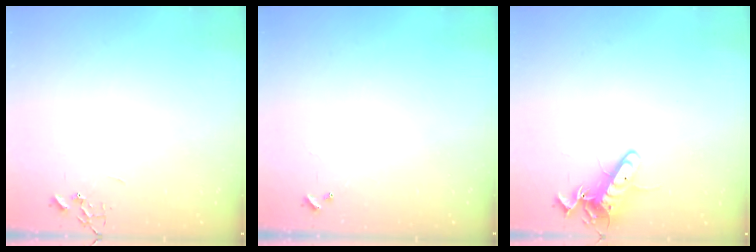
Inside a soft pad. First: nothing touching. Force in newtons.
{"total": 0.0}
{"total": 12.1, "press": 12.1, "slide": 0.9}